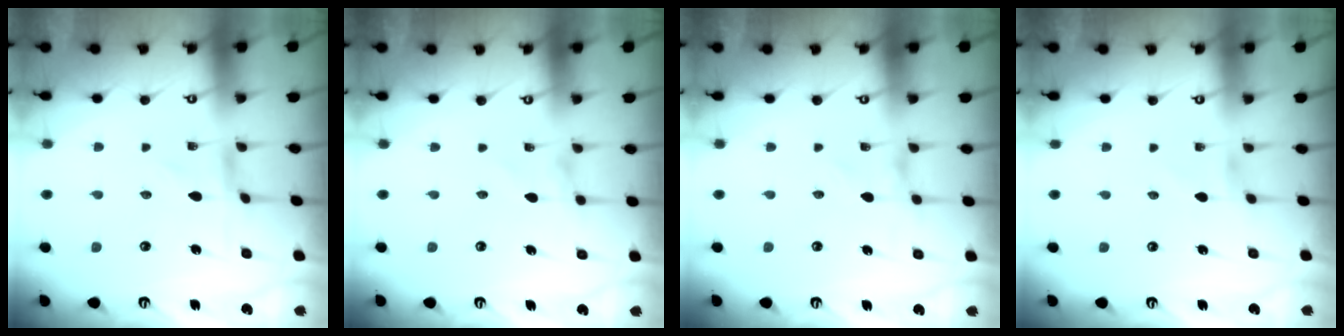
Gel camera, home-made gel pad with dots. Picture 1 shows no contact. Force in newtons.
{"total": 0.9, "press": 0.9, "slide": 0.1}
{"total": 0.0}
{"total": 0.8, "press": 0.8, "slide": 0.1}